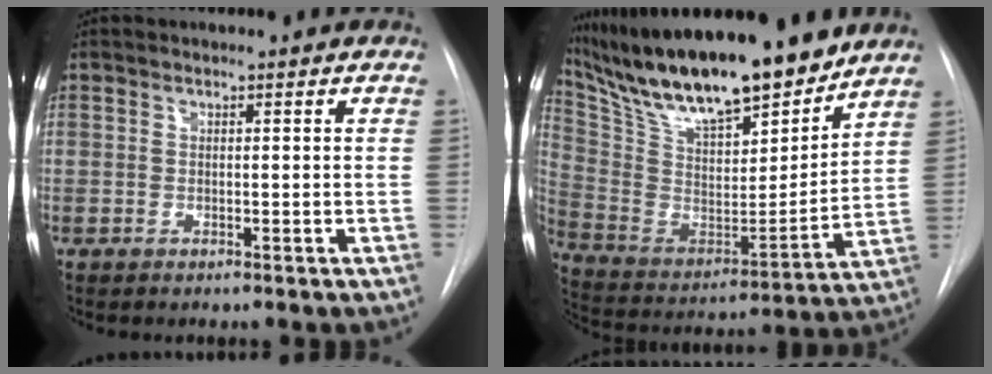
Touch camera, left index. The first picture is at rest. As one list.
[{"total": 24.5, "force": [20.2, 5.2, 13.0], "torque": [-0.240, -0.007, 0.337]}]